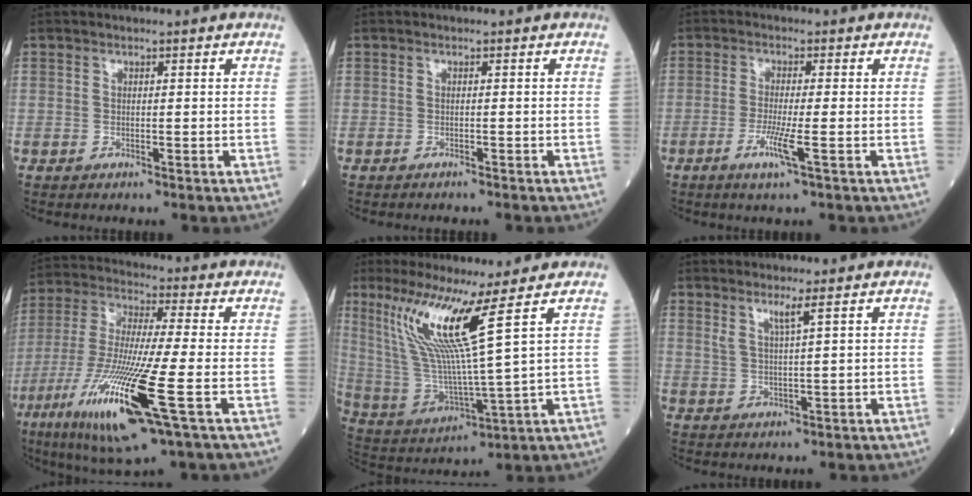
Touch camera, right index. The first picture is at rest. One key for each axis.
{"total": 1.5, "fx": -1.4, "fy": 0.0, "fz": 0.5, "tx": -0.011, "ty": -0.003, "tz": -0.018}
{"total": 4.3, "fx": -1.7, "fy": -0.3, "fz": 3.9, "tx": -0.082, "ty": -0.011, "tz": -0.035}
{"total": 18.2, "fx": -6.9, "fy": 0.8, "fz": 16.8, "tx": -0.367, "ty": -0.043, "tz": -0.130}
{"total": 13.2, "fx": 6.8, "fy": -2.2, "fz": 11.1, "tx": -0.230, "ty": -0.018, "tz": 0.138}
{"total": 2.7, "fx": 1.7, "fy": -0.5, "fz": 2.0, "tx": -0.042, "ty": -0.009, "tz": 0.035}